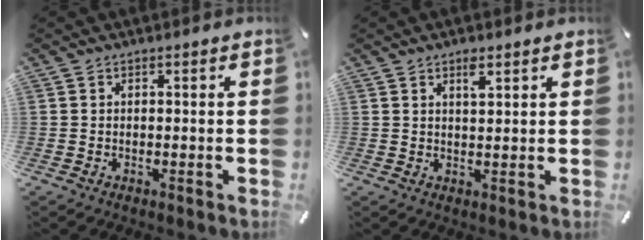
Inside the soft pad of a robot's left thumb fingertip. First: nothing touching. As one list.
[{"total": 2.6, "force": [1.7, 0.8, 1.8], "torque": [-0.032, -0.002, 0.029]}]